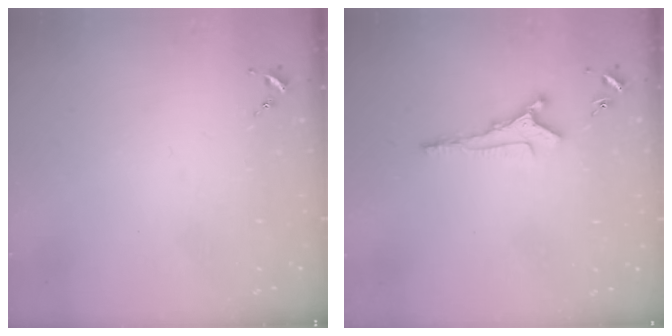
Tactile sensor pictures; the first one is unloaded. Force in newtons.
{"total": 7.7, "press": 7.7, "slide": 0.6}